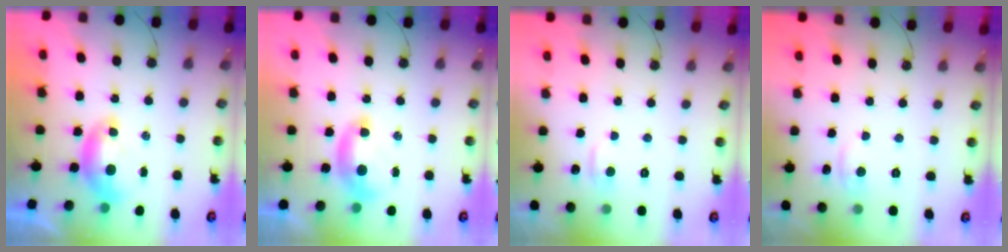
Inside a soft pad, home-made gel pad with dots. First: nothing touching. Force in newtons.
{"total": 1.3, "press": 1.3, "slide": 0.3}
{"total": 0.9, "press": 0.6, "slide": 0.7}
{"total": 1.3, "press": 1.1, "slide": 0.5}